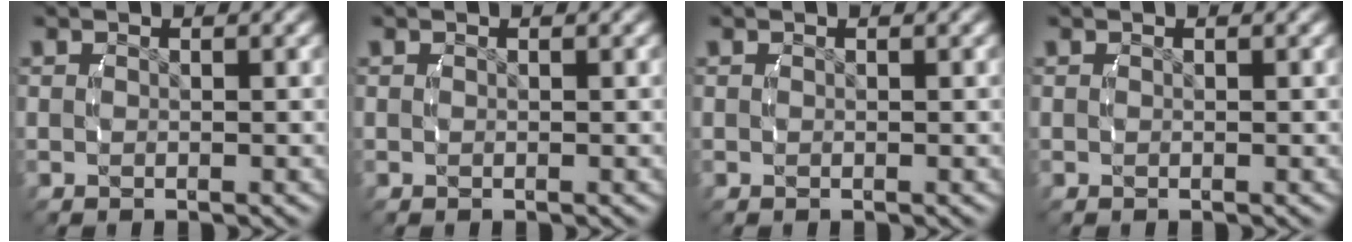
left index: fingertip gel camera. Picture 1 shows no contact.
{"total": 0.0}
{"total": 0.0}
{"total": 0.0}